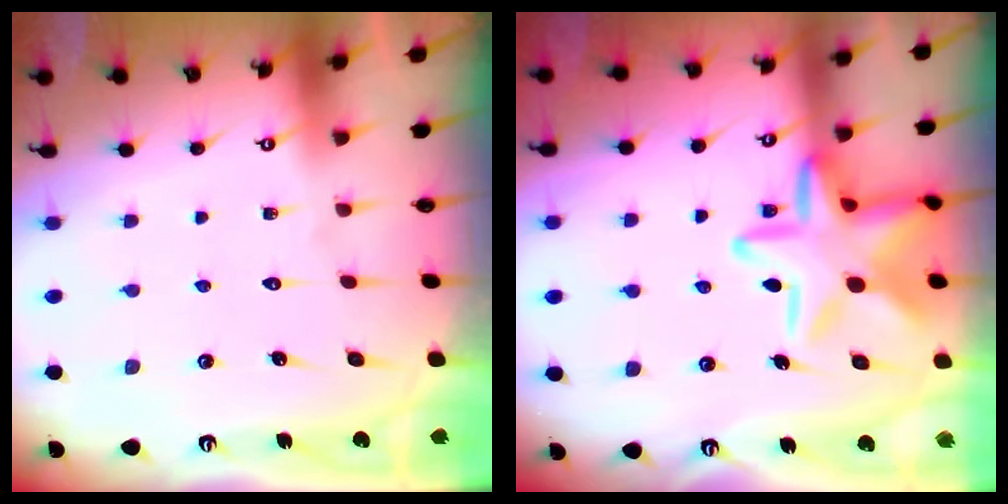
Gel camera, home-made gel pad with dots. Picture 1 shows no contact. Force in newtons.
{"total": 17.8, "press": 17.7, "slide": 0.9}